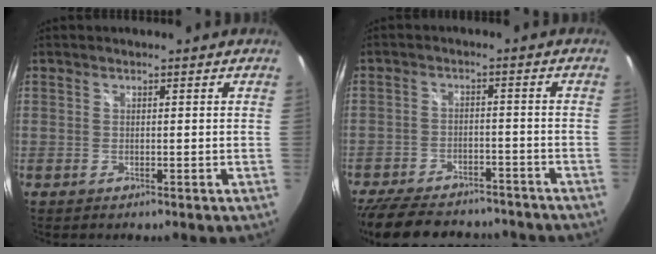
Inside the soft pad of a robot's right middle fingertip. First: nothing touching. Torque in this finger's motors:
{"motor_torque": [1.10, -1.04, 0.59, 0.15]}